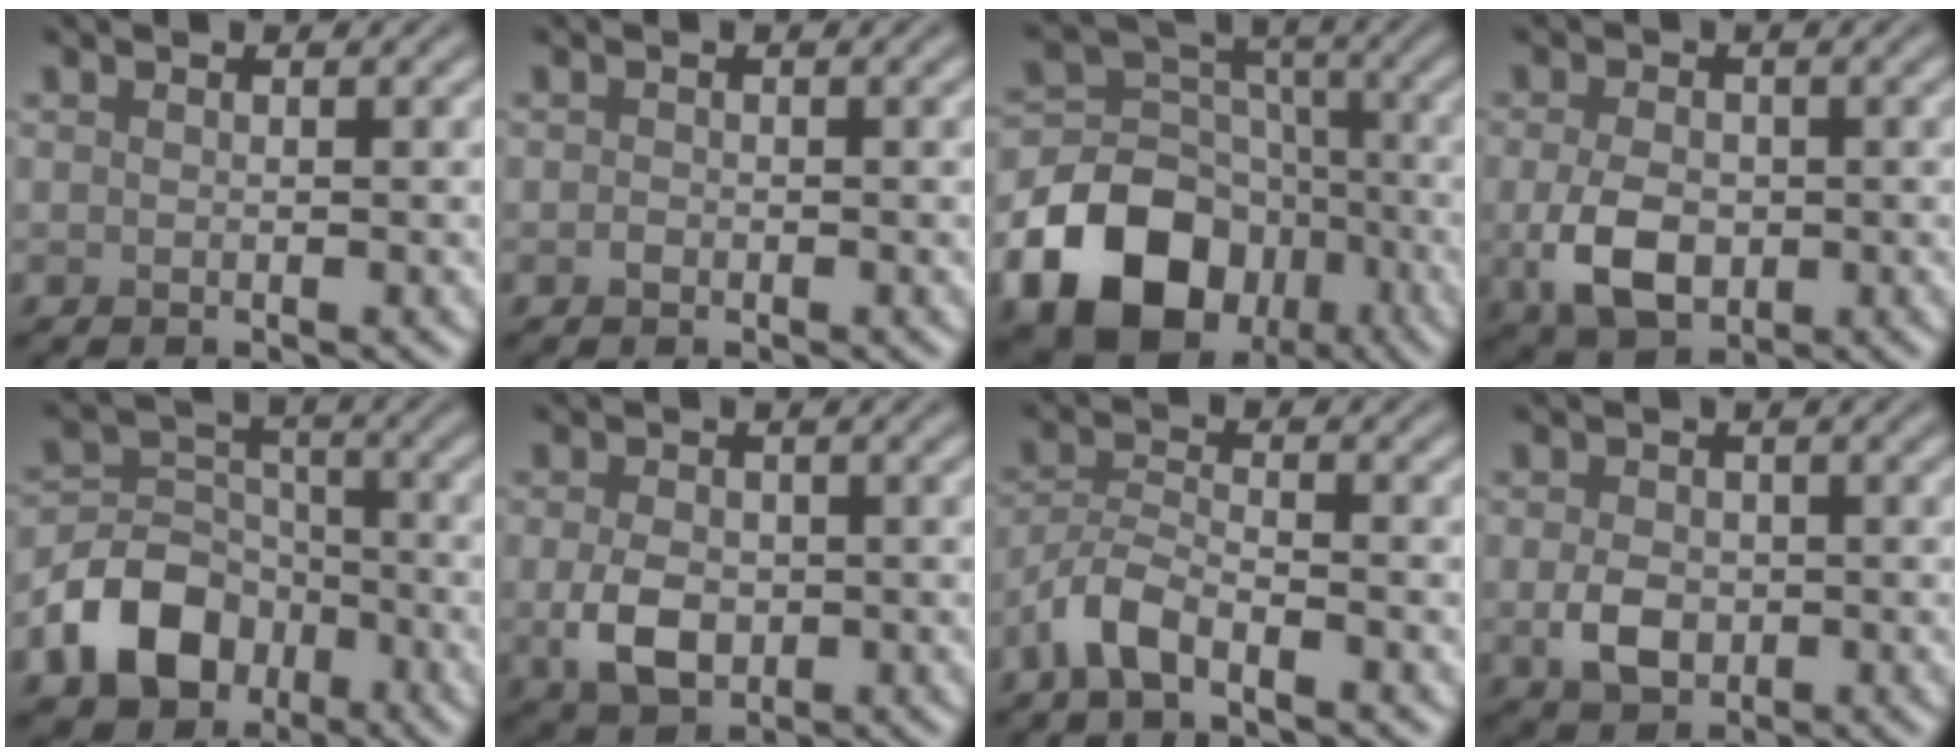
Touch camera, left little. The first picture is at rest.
{"total": 0.5, "force": [-0.3, 0.4, 0.3], "torque": [-0.005, -0.001, -0.006]}
{"total": 17.4, "force": [-8.5, 13.5, 6.9], "torque": [-0.141, -0.046, -0.161]}
{"total": 5.0, "force": [-0.9, 3.4, 3.6], "torque": [-0.076, -0.011, -0.017]}
{"total": 7.4, "force": [-3.7, 5.4, 3.4], "torque": [-0.061, -0.003, -0.079]}
{"total": 4.1, "force": [-0.6, 2.9, 2.8], "torque": [-0.059, -0.007, -0.013]}
{"total": 3.5, "force": [-2.3, 1.1, 2.3], "torque": [-0.050, 0.005, -0.056]}
{"total": 3.2, "force": [-0.5, 2.4, 2.1], "torque": [-0.041, -0.003, -0.012]}